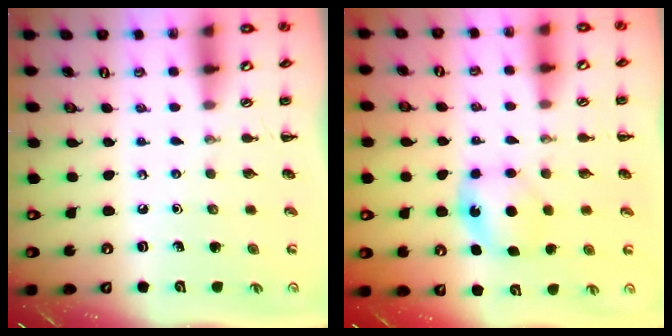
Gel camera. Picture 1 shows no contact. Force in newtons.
{"total": 6.3, "press": 6.1, "slide": 1.2}